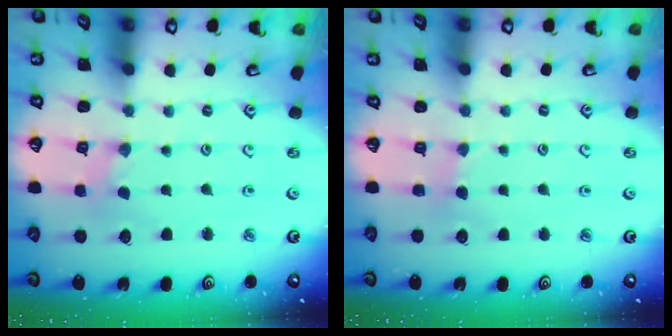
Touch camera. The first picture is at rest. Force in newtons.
{"total": 2.2, "press": 2.2, "slide": 0.5}